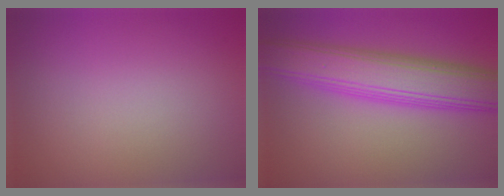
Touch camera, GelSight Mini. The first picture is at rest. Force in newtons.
{"total": 8.0, "press": 8.0, "slide": 0.0}